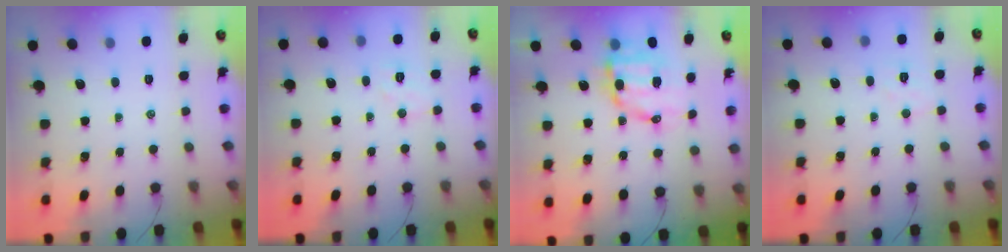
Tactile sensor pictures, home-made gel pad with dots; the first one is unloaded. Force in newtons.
{"total": 6.3, "press": 6.2, "slide": 1.0}
{"total": 11.0, "press": 10.8, "slide": 1.9}
{"total": 4.4, "press": 4.3, "slide": 0.9}